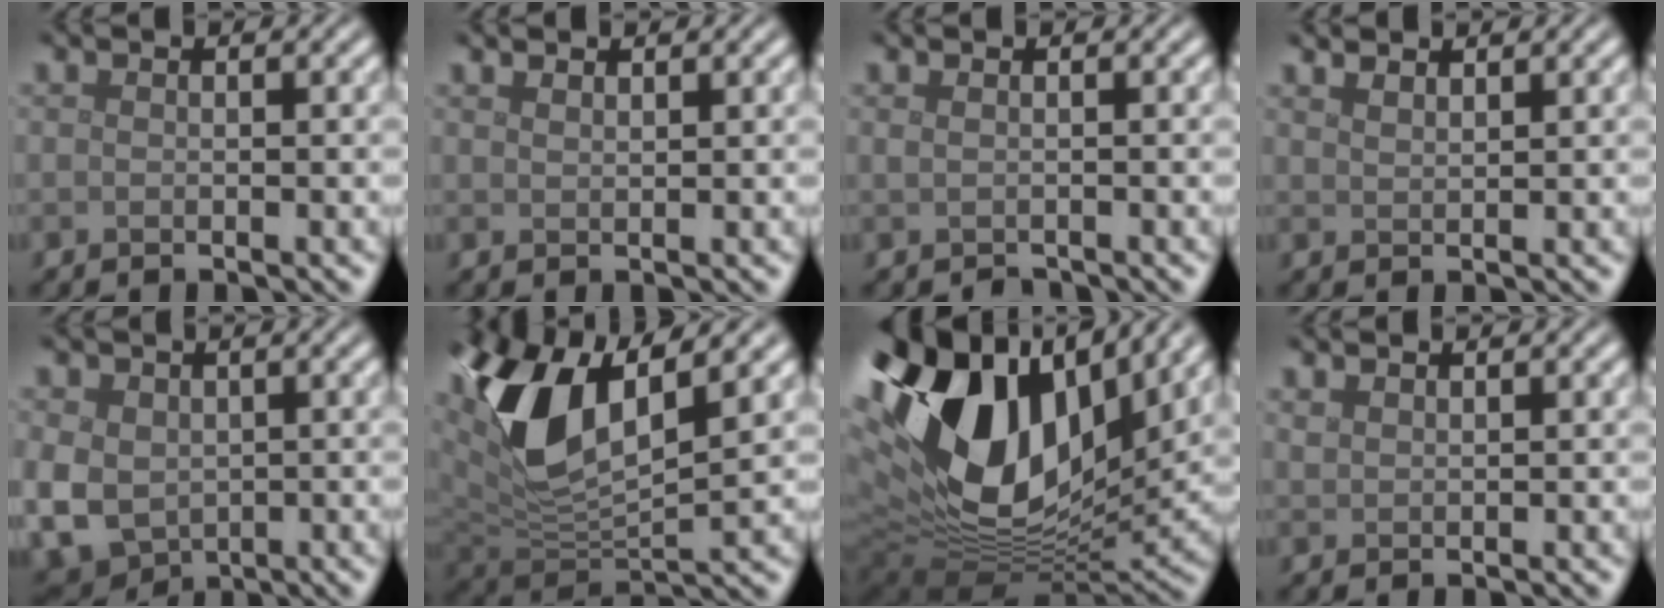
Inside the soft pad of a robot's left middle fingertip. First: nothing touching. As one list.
[{"total": 1.2, "force": [1.1, 0.2, 0.4], "torque": [-0.002, -0.001, 0.016]}, {"total": 0.6, "force": [-0.4, 0.3, 0.2], "torque": [0.000, -0.003, -0.010]}, {"total": 2.2, "force": [1.9, 0.6, 0.9], "torque": [-0.006, 0.005, 0.017]}, {"total": 7.2, "force": [-0.7, 5.6, 4.4], "torque": [-0.102, -0.019, 0.001]}, {"total": 9.8, "force": [4.2, 4.2, 7.8], "torque": [-0.165, 0.006, 0.076]}, {"total": 17.3, "force": [6.0, 10.2, 12.7], "torque": [-0.280, 0.009, 0.107]}, {"total": 1.0, "force": [1.0, 0.2, 0.2], "torque": [-0.006, 0.000, 0.023]}]